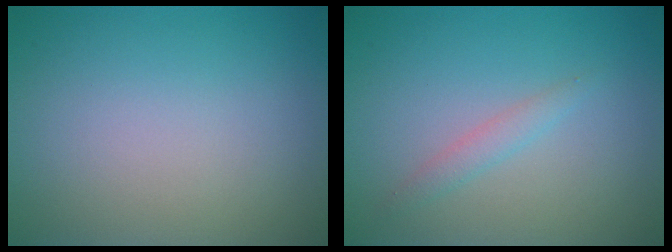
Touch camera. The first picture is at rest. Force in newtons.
{"total": 1.2, "press": 1.2, "slide": 0.0}